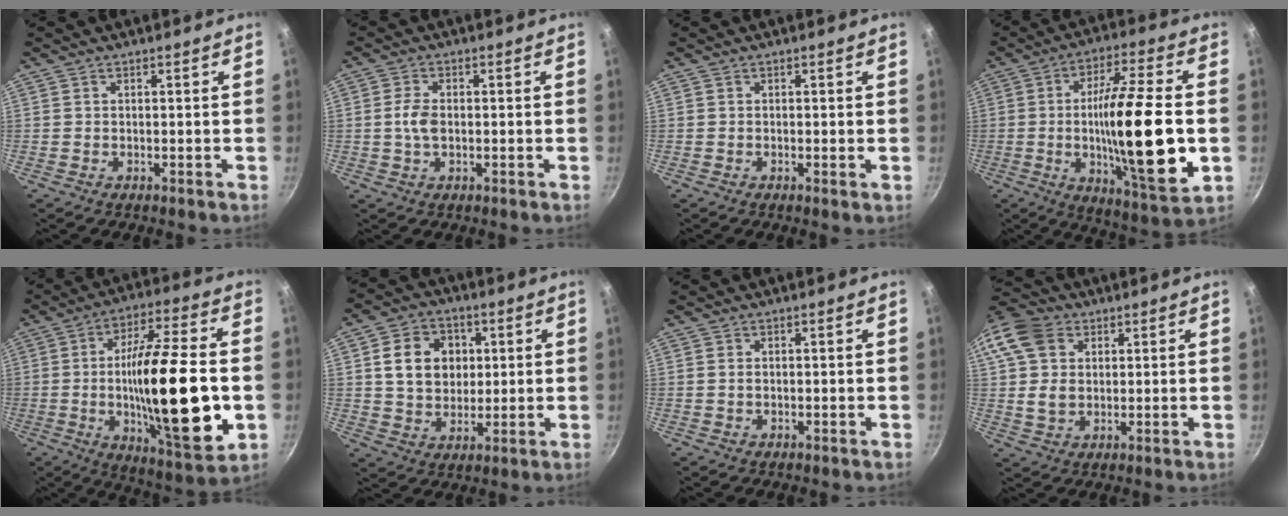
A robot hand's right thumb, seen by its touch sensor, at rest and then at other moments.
{"total": 4.0, "force": [-0.2, 2.4, 3.2], "torque": [-0.062, 0.009, -0.008]}
{"total": 0.6, "force": [-0.1, 0.1, 0.6], "torque": [-0.012, -0.003, -0.003]}
{"total": 23.2, "force": [-2.6, 5.3, 22.4], "torque": [-0.374, 0.003, -0.042]}
{"total": 26.1, "force": [-3.5, 7.3, 24.8], "torque": [-0.406, 0.008, -0.052]}
{"total": 11.7, "force": [2.4, 9.5, 6.4], "torque": [-0.081, 0.004, 0.039]}
{"total": 0.7, "force": [0.0, 0.5, 0.5], "torque": [-0.007, 0.002, 0.000]}
{"total": 13.8, "force": [4.1, 10.8, 7.7], "torque": [-0.149, 0.007, 0.067]}